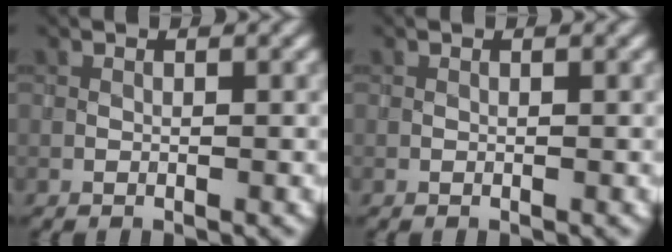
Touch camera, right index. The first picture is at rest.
{"total": 0.0}